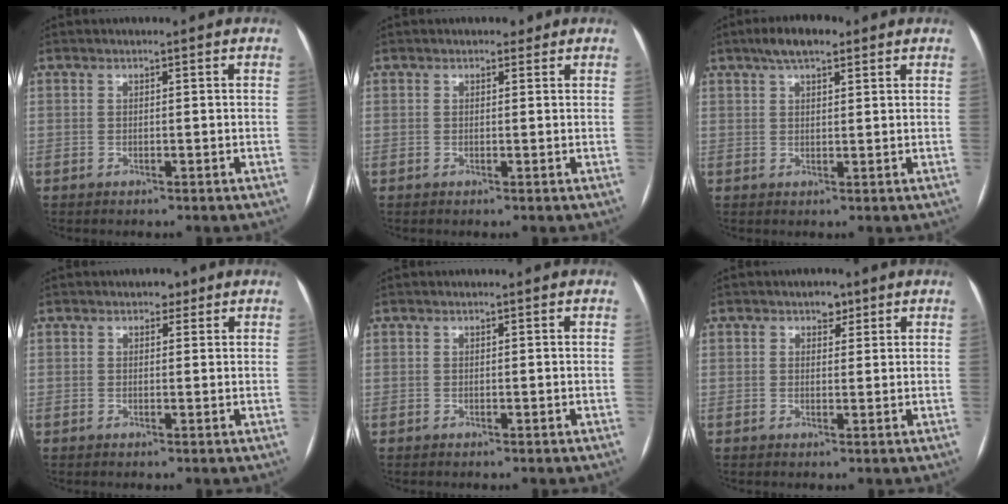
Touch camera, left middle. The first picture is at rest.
{"total": 1.2, "force": [0.8, 0.8, 0.3], "torque": [-0.003, 0.003, 0.007]}
{"total": 5.5, "force": [3.7, 1.9, 3.7], "torque": [-0.068, 0.020, 0.060]}
{"total": 1.7, "force": [1.1, 1.1, 0.6], "torque": [-0.006, 0.005, 0.012]}
{"total": 0.0}
{"total": 2.2, "force": [1.3, 1.4, 1.0], "torque": [-0.011, 0.003, 0.017]}